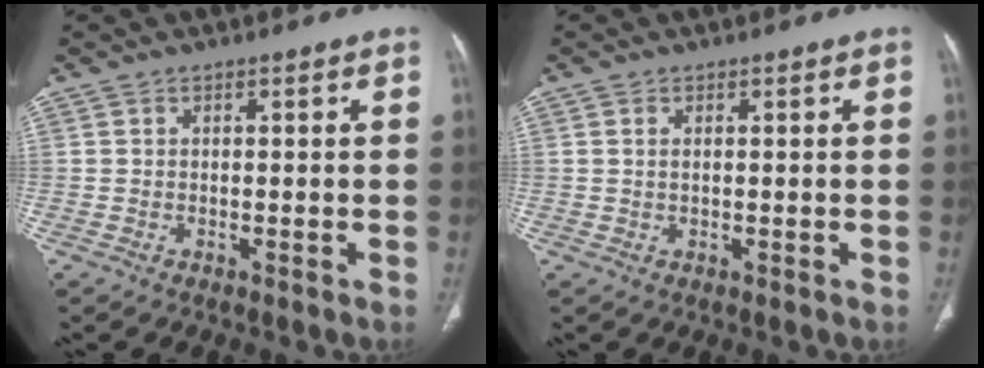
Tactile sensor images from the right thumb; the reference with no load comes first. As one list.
[{"total": 0.8, "force": [0.2, 0.4, 0.7], "torque": [-0.018, 0.002, 0.006]}]